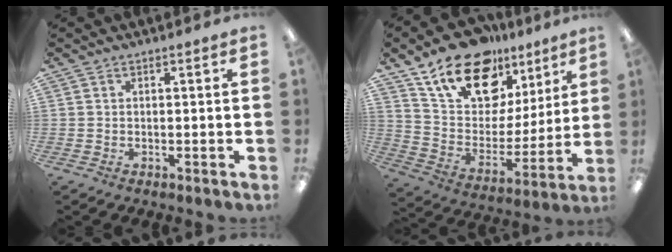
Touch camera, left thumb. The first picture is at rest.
{"total": 19.4, "force": [13.8, 10.7, 8.4], "torque": [-0.165, -0.078, 0.250]}